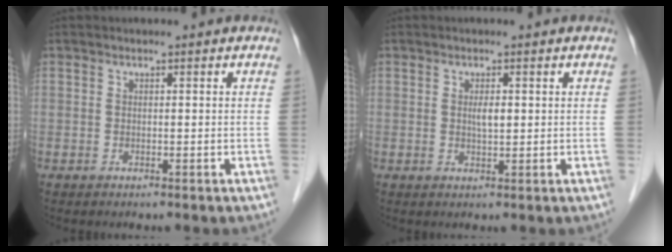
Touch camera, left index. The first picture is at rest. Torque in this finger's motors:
{"motor_torque": [0.19, -0.10, 0.02, 0.04]}